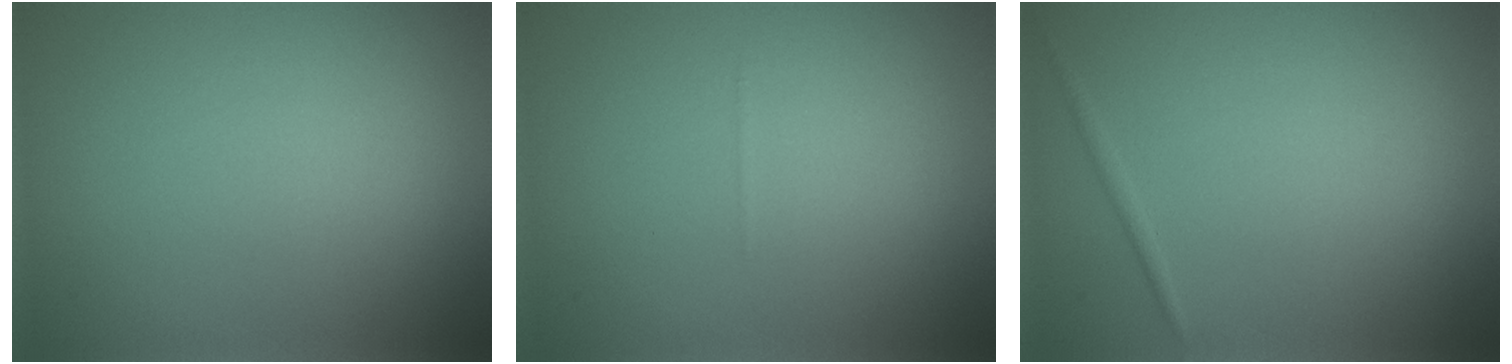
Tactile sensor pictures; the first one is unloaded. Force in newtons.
{"total": 0.0}
{"total": 0.6, "press": 0.6, "slide": 0.0}